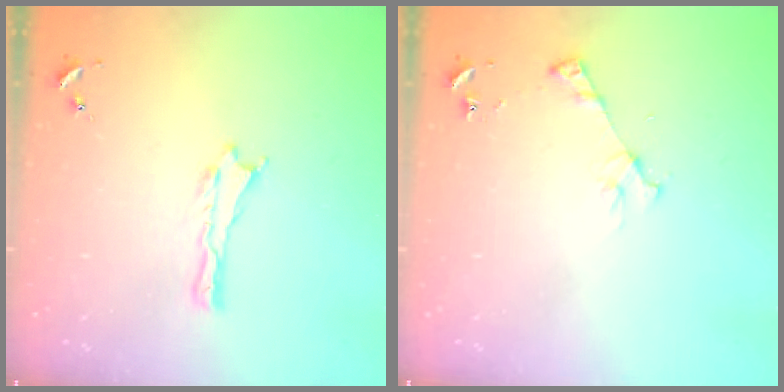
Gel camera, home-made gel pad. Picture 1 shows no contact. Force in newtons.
{"total": 3.4, "press": 3.3, "slide": 0.2}